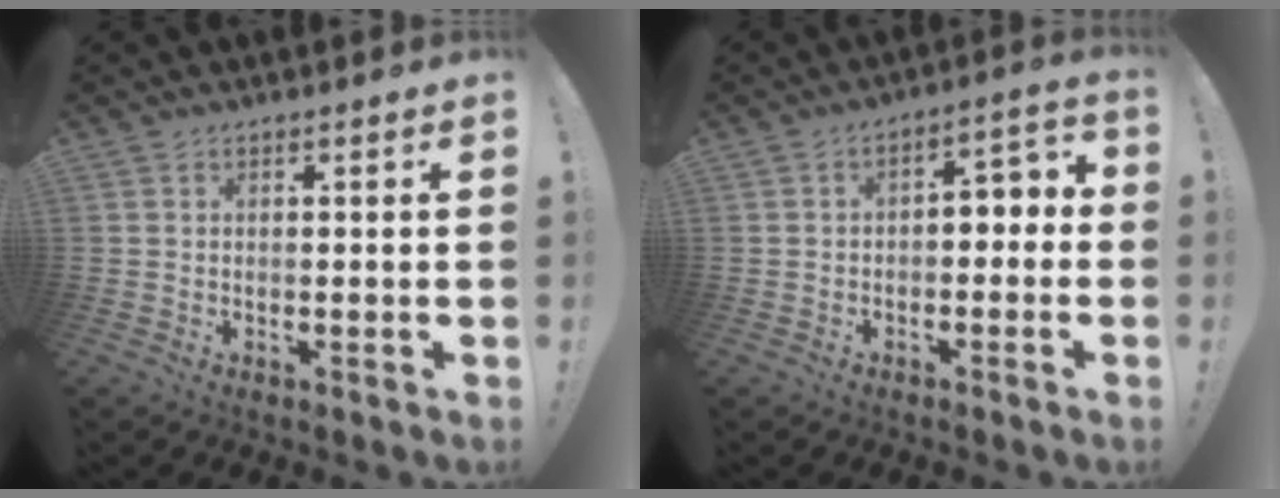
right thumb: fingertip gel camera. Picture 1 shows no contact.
{"total": 4.3, "force": [-2.0, 2.7, 2.7], "torque": [-0.029, 0.010, -0.038]}